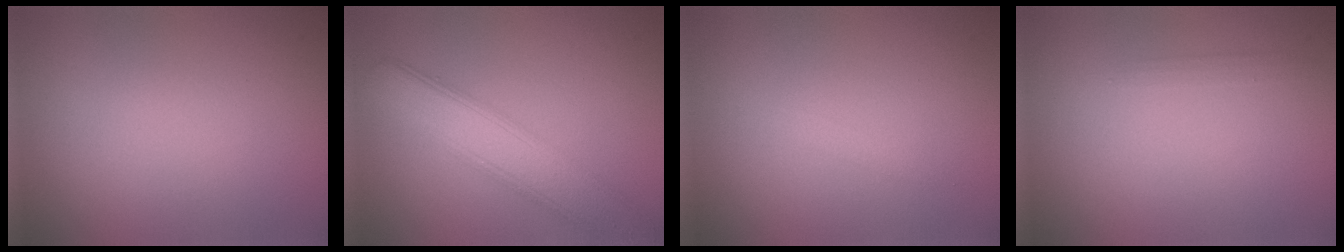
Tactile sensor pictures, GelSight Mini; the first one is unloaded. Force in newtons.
{"total": 6.0, "press": 5.9, "slide": 0.7}
{"total": 0.6, "press": 0.6, "slide": 0.0}
{"total": 0.7, "press": 0.7, "slide": 0.1}